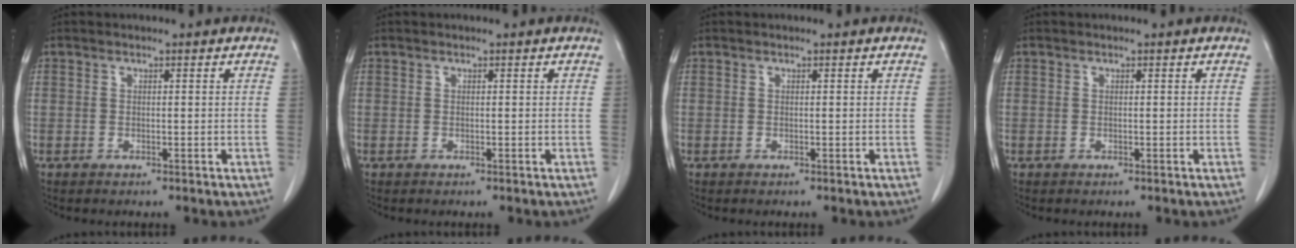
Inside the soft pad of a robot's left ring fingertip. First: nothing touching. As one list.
[{"total": 0.0}, {"total": 0.0}, {"total": 0.0}]